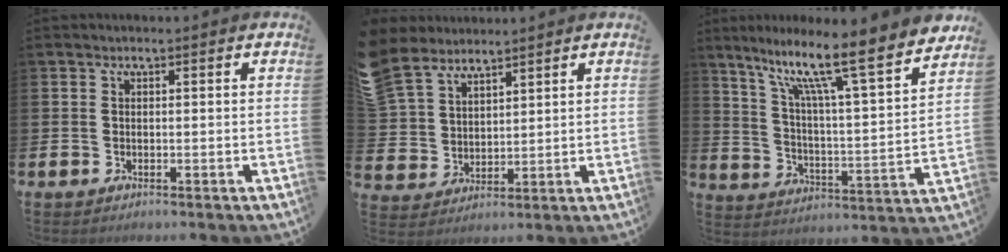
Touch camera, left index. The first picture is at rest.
{"total": 7.0, "force": [6.2, 3.2, 0.6], "torque": [-0.049, -0.026, 0.119]}
{"total": 11.9, "force": [8.6, 1.6, 8.1], "torque": [-0.163, -0.064, 0.130]}